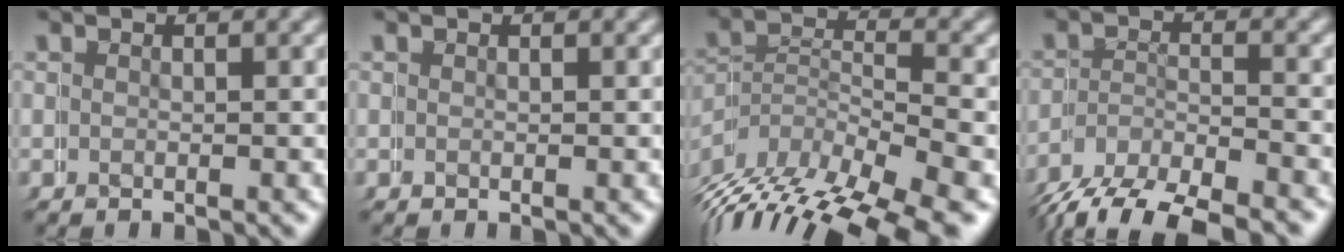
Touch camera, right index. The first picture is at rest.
{"total": 0.0}
{"total": 6.2, "force": [-3.5, 4.0, 3.2], "torque": [-0.070, -0.027, -0.045]}
{"total": 5.8, "force": [-4.4, 3.1, 2.2], "torque": [-0.042, -0.015, -0.067]}